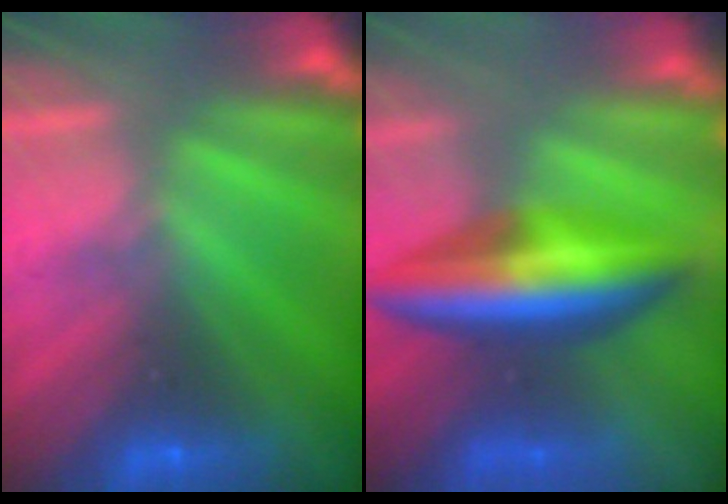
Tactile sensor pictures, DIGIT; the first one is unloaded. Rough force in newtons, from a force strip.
{"total": 6.5}